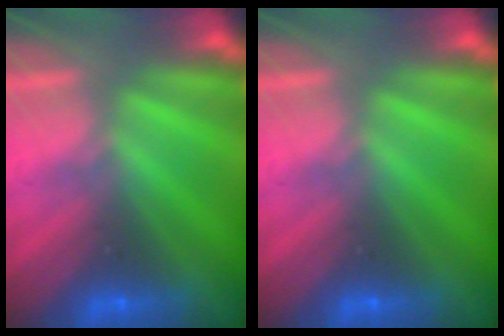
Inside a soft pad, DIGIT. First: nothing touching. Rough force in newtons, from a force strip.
{"total": 0.0}